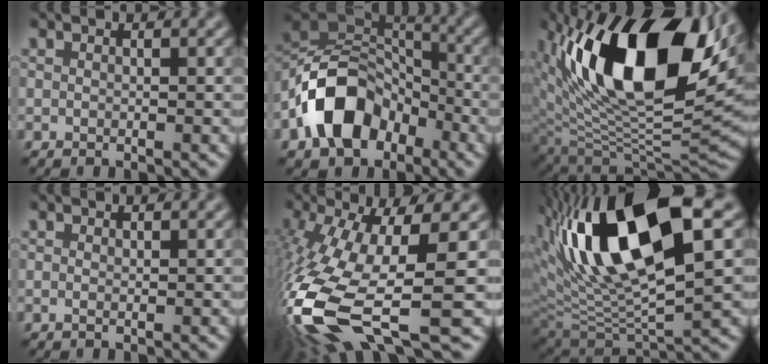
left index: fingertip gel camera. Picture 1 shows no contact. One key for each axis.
{"total": 9.6, "fx": -4.2, "fy": 6.6, "fz": 5.6, "tx": -0.095, "ty": 0.013, "tz": -0.089}
{"total": 16.9, "fx": 6.0, "fy": 8.0, "fz": 13.6, "tx": -0.226, "ty": 0.000, "tz": 0.104}
{"total": 0.0}
{"total": 14.7, "fx": -4.9, "fy": 4.8, "fz": 13.0, "tx": -0.301, "ty": -0.032, "tz": -0.079}
{"total": 13.9, "fx": 5.1, "fy": 4.7, "fz": 12.1, "tx": -0.221, "ty": 0.008, "tz": 0.089}